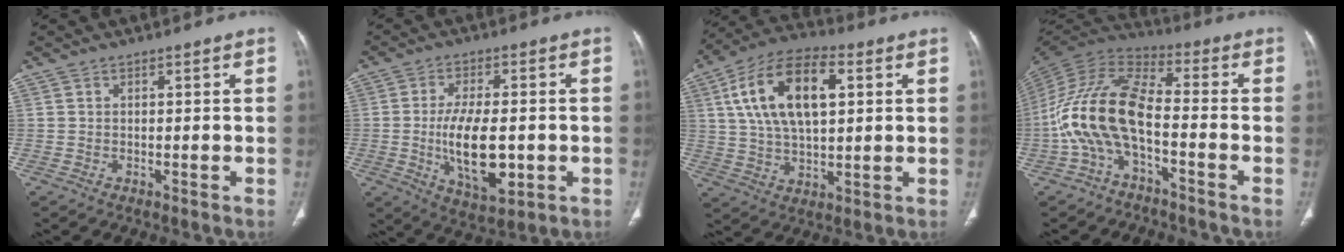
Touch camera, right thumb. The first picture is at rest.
{"total": 13.0, "force": [-1.9, 6.1, 11.4], "torque": [-0.184, -0.008, -0.023]}
{"total": 17.5, "force": [4.8, 8.9, 14.2], "torque": [-0.250, 0.010, 0.083]}
{"total": 14.4, "force": [-4.4, 6.3, 12.1], "torque": [-0.257, 0.065, -0.095]}